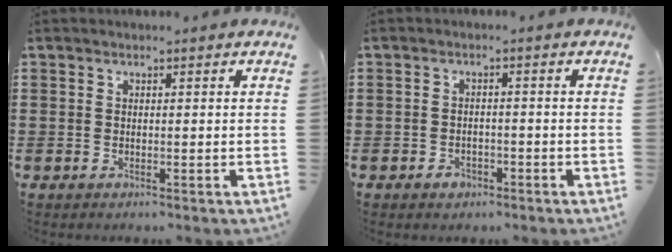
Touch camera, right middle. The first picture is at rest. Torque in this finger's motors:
{"motor_torque": [0.70, -0.29, 0.01, 0.01]}